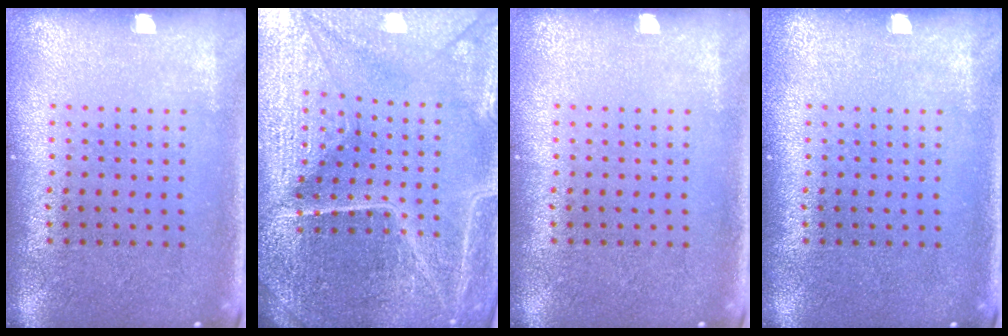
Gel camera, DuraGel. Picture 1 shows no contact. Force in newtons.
{"total": 5.5, "press": 5.0, "slide": 2.1}
{"total": 0.0}
{"total": 0.0}